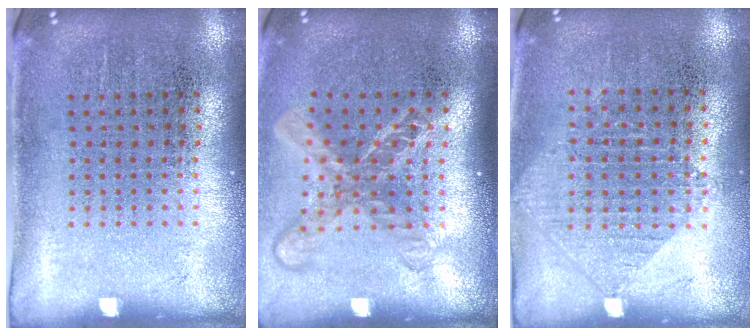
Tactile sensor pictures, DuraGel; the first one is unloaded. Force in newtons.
{"total": 1.7, "press": 1.3, "slide": 1.1}
{"total": 1.0, "press": 0.9, "slide": 0.2}